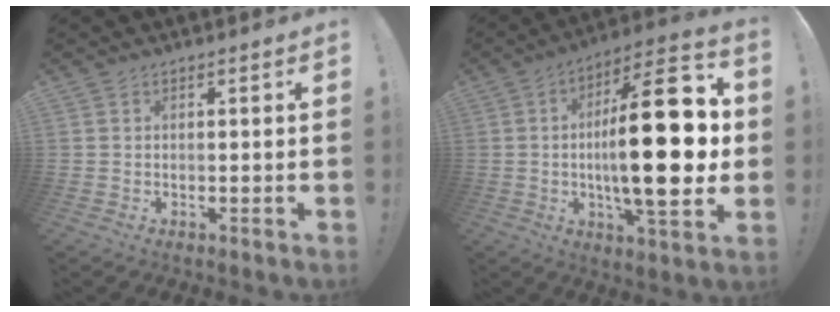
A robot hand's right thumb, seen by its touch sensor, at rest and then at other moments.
{"total": 27.4, "force": [-0.2, 8.9, 25.9], "torque": [-0.418, -0.006, -0.011]}